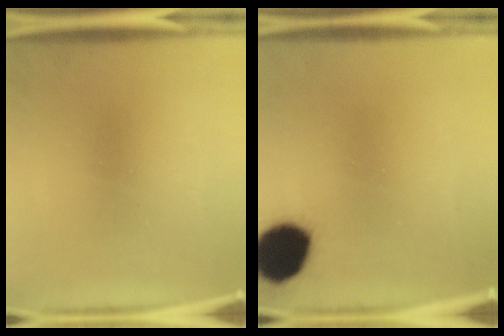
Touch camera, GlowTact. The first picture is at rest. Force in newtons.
{"total": 13.9}